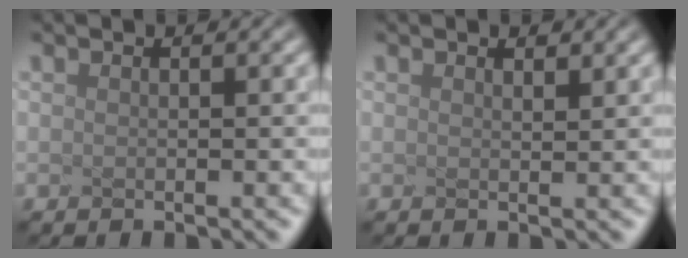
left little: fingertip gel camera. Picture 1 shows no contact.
{"total": 0.8, "force": [0.7, 0.1, 0.4], "torque": [-0.004, 0.006, 0.005]}